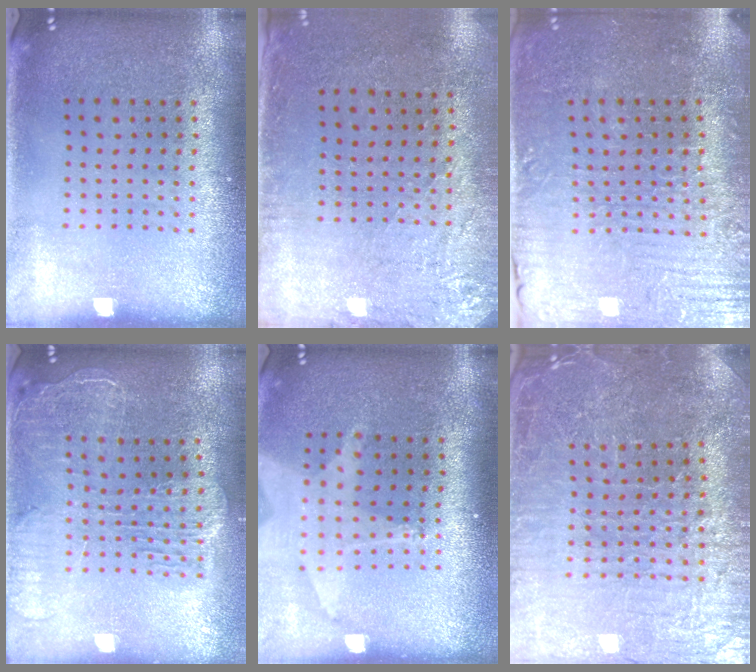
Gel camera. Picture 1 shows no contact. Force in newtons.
{"total": 2.8, "press": 2.3, "slide": 1.6}
{"total": 4.0, "press": 3.9, "slide": 0.6}
{"total": 2.5, "press": 2.2, "slide": 1.2}
{"total": 1.8, "press": 1.4, "slide": 1.0}
{"total": 3.8, "press": 3.7, "slide": 0.6}